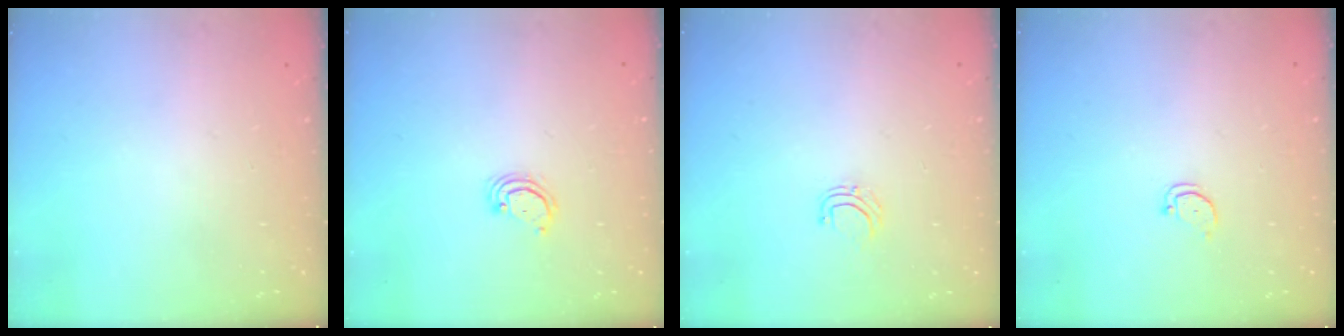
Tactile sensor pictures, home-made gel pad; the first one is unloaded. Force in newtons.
{"total": 2.8, "press": 2.8, "slide": 0.2}
{"total": 3.8, "press": 3.8, "slide": 0.2}
{"total": 2.2, "press": 2.2, "slide": 0.2}